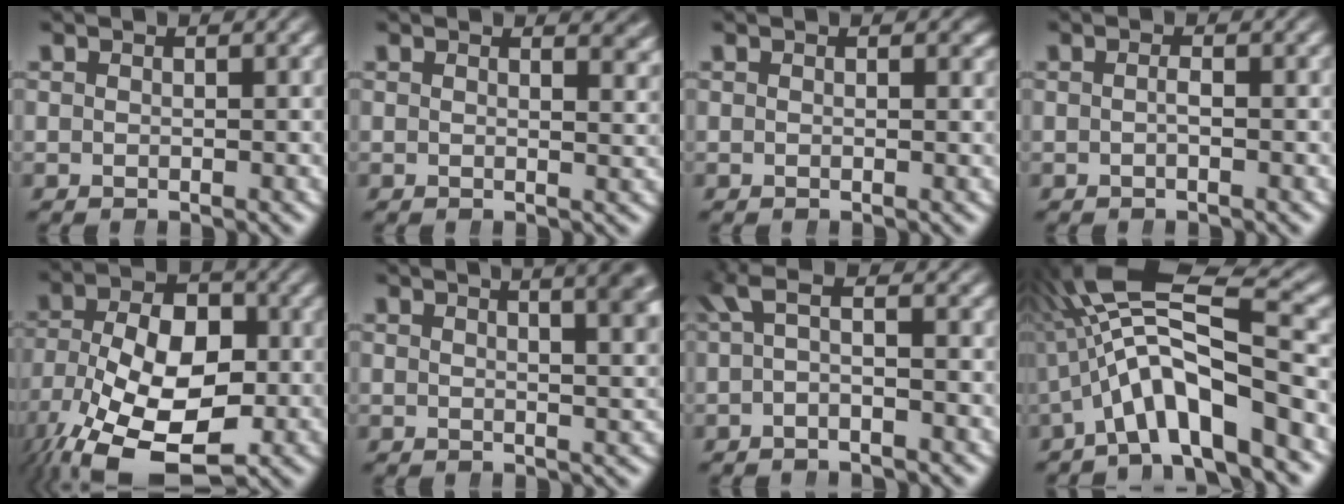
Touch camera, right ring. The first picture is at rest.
{"total": 2.6, "force": [2.0, 0.5, 1.5], "torque": [-0.004, -0.002, 0.026]}
{"total": 0.5, "force": [0.4, 0.2, 0.3], "torque": [0.001, 0.001, 0.003]}
{"total": 0.7, "force": [-0.2, -0.1, 0.7], "torque": [-0.007, 0.002, -0.004]}
{"total": 12.0, "force": [-2.6, 7.7, 8.9], "torque": [-0.161, -0.046, -0.019]}
{"total": 6.2, "force": [3.2, 1.4, 5.1], "torque": [-0.037, 0.014, 0.045]}
{"total": 3.5, "force": [1.2, 0.9, 3.1], "torque": [-0.047, 0.021, 0.009]}
{"total": 9.3, "force": [1.4, 4.0, 8.2], "torque": [-0.151, 0.001, 0.024]}